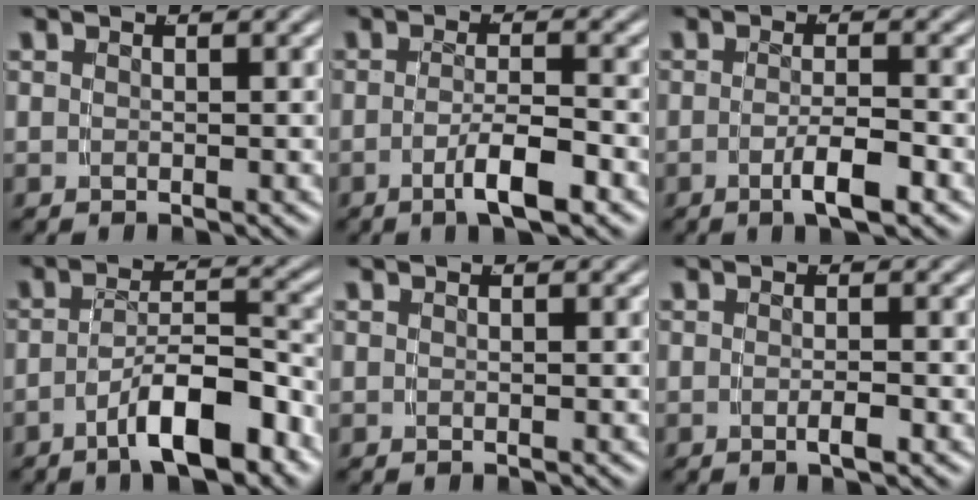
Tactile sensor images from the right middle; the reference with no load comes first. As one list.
[{"total": 3.7, "force": [-2.2, 0.1, 3.0], "torque": [-0.051, -0.009, -0.032]}, {"total": 3.0, "force": [-1.7, -0.2, 2.5], "torque": [-0.043, -0.009, -0.025]}, {"total": 6.0, "force": [-4.0, 1.5, 4.2], "torque": [-0.057, 0.000, -0.062]}, {"total": 0.0}, {"total": 1.3, "force": [-0.8, -0.4, 0.9], "torque": [-0.018, -0.003, -0.012]}]